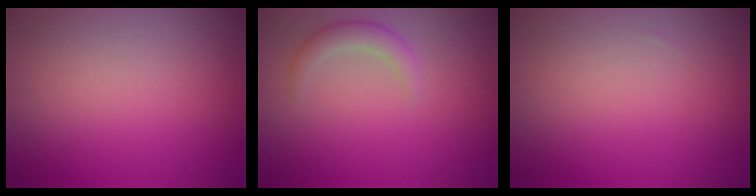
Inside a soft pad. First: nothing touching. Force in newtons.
{"total": 2.0, "press": 2.0, "slide": 0.1}
{"total": 0.0}